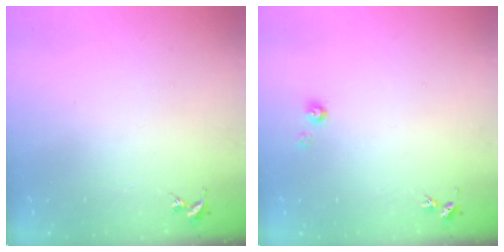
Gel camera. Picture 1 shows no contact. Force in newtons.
{"total": 3.9, "press": 3.9, "slide": 0.5}